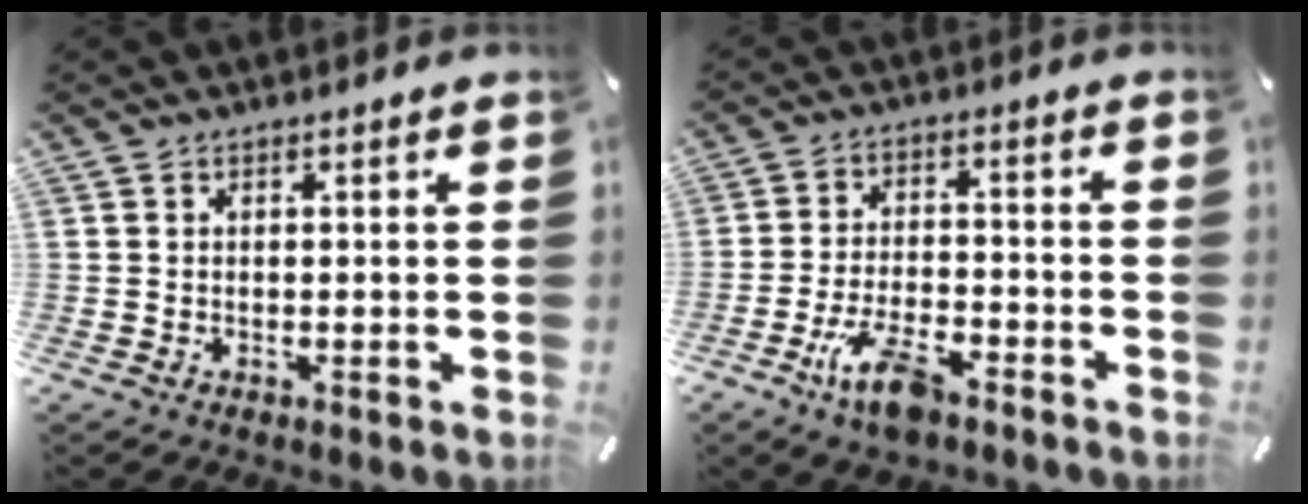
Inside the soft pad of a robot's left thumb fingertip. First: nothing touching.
{"total": 9.9, "force": [-6.1, 3.9, 6.7], "torque": [-0.142, 0.020, -0.113]}